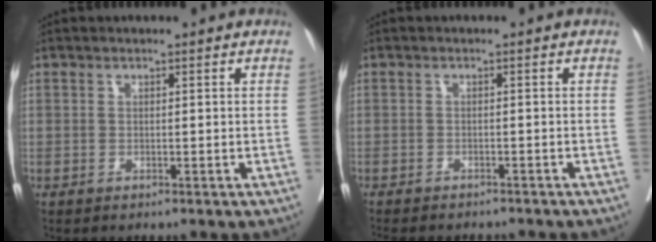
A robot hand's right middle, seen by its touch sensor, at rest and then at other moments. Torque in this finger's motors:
{"motor_torque": [1.00, -1.14, 0.08, 0.05]}